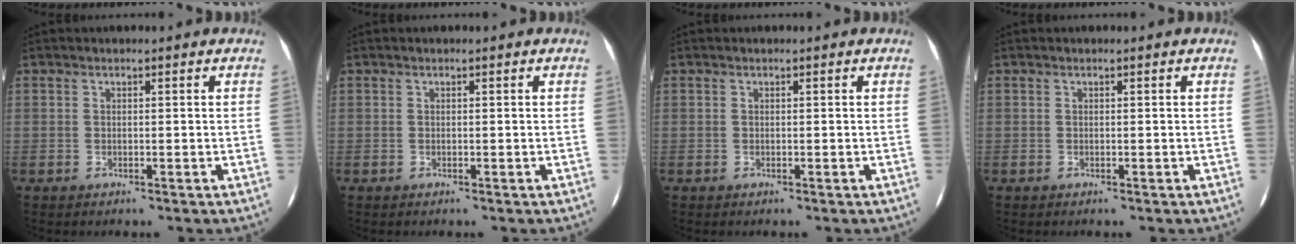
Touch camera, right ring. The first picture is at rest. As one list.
[{"total": 0.0}, {"total": 0.0}, {"total": 0.0}]